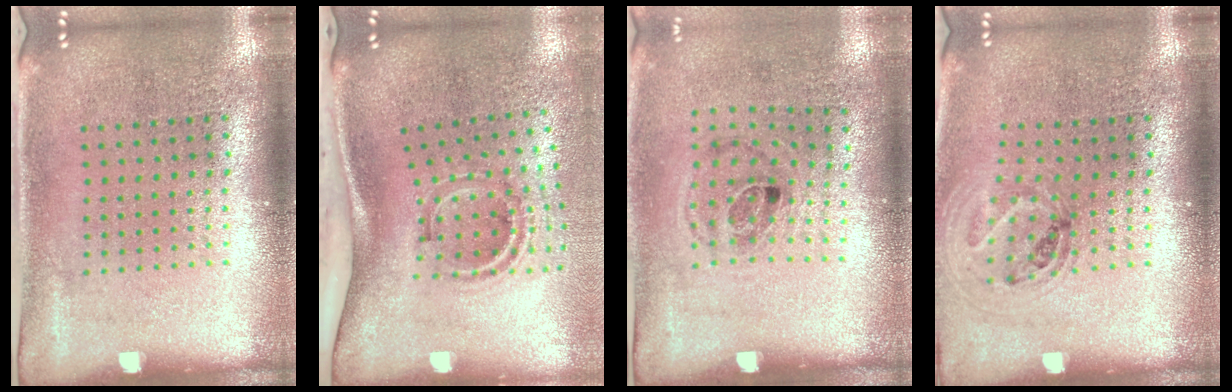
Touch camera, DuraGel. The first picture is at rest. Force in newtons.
{"total": 1.9, "press": 1.2, "slide": 1.5}
{"total": 1.1, "press": 0.7, "slide": 0.9}
{"total": 0.9, "press": 0.9, "slide": 0.1}